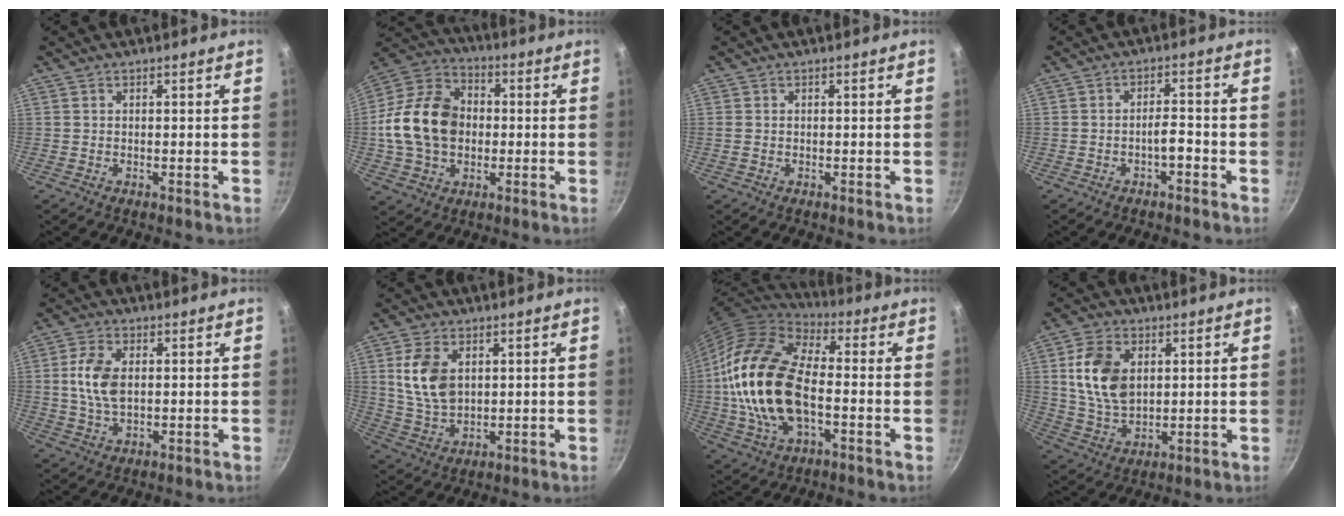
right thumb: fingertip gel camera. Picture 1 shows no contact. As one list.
[{"total": 17.6, "force": [-0.4, 13.2, 11.6], "torque": [-0.190, 0.029, -0.018]}, {"total": 0.6, "force": [0.0, 0.6, 0.3], "torque": [-0.007, 0.001, -0.001]}, {"total": 3.0, "force": [-1.8, 1.0, 2.2], "torque": [-0.027, 0.022, -0.027]}, {"total": 8.1, "force": [0.8, 4.8, 6.4], "torque": [-0.122, 0.005, 0.014]}, {"total": 10.2, "force": [2.5, 6.7, 7.4], "torque": [-0.132, -0.018, 0.053]}, {"total": 22.1, "force": [-2.0, 12.5, 18.2], "torque": [-0.346, 0.026, -0.045]}, {"total": 12.5, "force": [2.7, 8.3, 8.9], "torque": [-0.151, -0.013, 0.057]}]